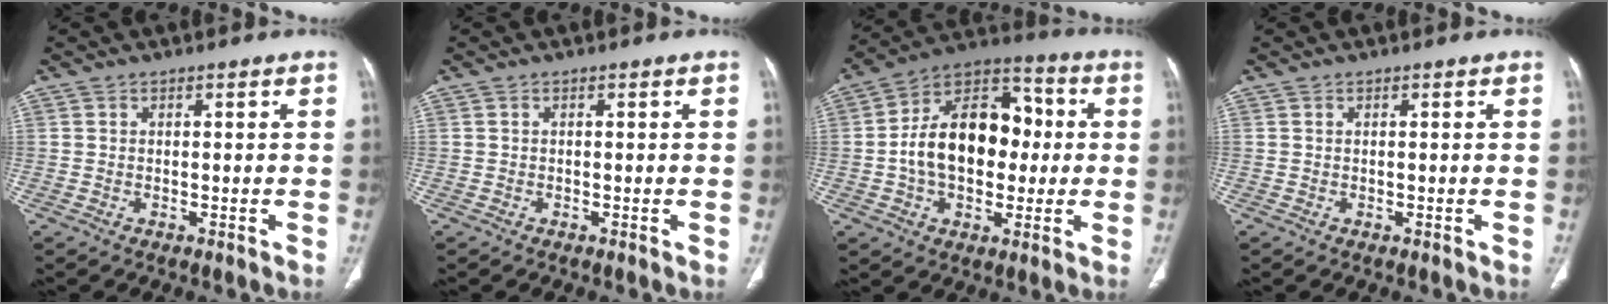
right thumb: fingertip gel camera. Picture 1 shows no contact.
{"total": 0.0}
{"total": 19.1, "force": [0.2, 12.8, 14.3], "torque": [-0.198, 0.036, -0.002]}
{"total": 0.0}